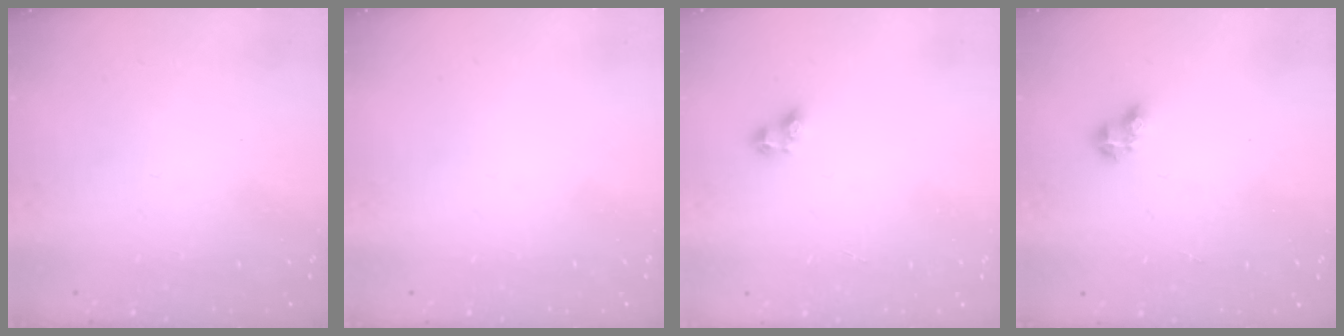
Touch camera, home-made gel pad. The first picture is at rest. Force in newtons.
{"total": 0.0}
{"total": 3.3, "press": 3.1, "slide": 1.2}
{"total": 2.9, "press": 2.9, "slide": 0.3}